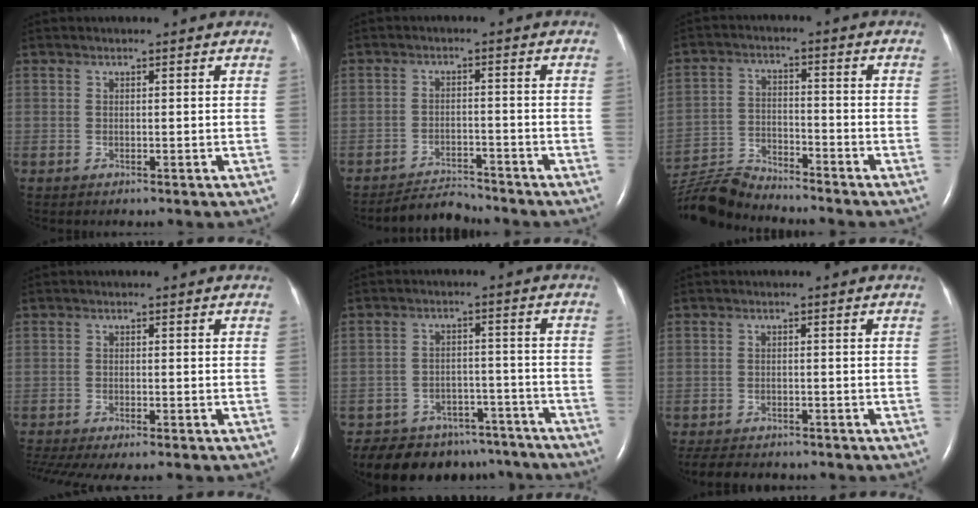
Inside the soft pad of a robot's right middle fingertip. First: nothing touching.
{"total": 4.1, "force": [-4.1, 0.0, -0.4], "torque": [0.001, -0.011, -0.068]}
{"total": 8.5, "force": [-8.5, -0.3, 0.5], "torque": [-0.019, -0.003, -0.161]}
{"total": 9.1, "force": [-7.5, 1.4, 5.1], "torque": [-0.088, -0.005, -0.116]}
{"total": 15.2, "force": [-13.1, 6.8, 3.7], "torque": [-0.060, 0.016, -0.168]}
{"total": 7.4, "force": [-6.4, 2.5, 2.8], "torque": [-0.046, -0.006, -0.089]}